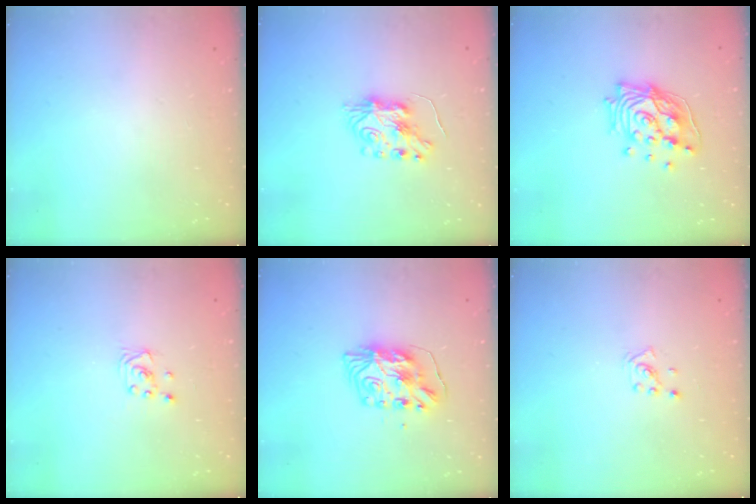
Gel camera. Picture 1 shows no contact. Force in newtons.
{"total": 8.7, "press": 8.6, "slide": 0.9}
{"total": 15.9, "press": 15.1, "slide": 5.1}
{"total": 2.0, "press": 2.0, "slide": 0.1}
{"total": 9.0, "press": 8.9, "slide": 0.7}
{"total": 2.0, "press": 2.0, "slide": 0.6}